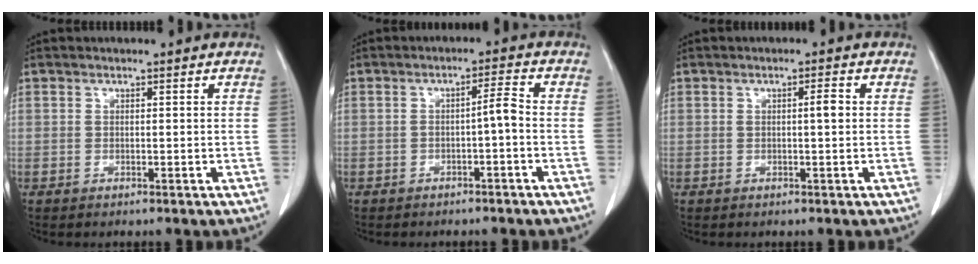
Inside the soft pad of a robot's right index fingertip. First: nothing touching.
{"total": 2.8, "force": [-1.1, 0.0, 2.6], "torque": [-0.041, 0.009, -0.018]}
{"total": 1.6, "force": [0.0, 0.0, 1.6], "torque": [-0.026, 0.003, 0.001]}